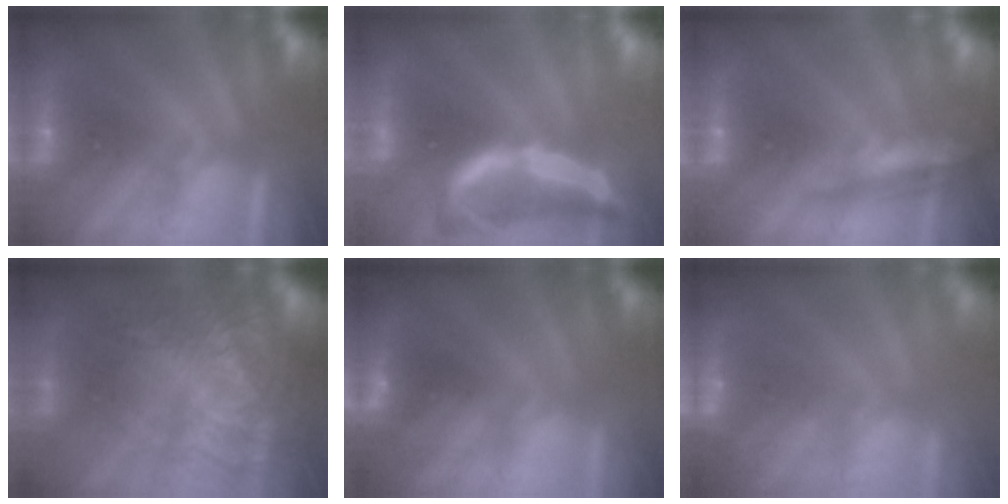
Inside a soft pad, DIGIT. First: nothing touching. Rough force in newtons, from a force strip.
{"total": 1.9}
{"total": 2.4}
{"total": 7.5}
{"total": 2.9}
{"total": 5.9}